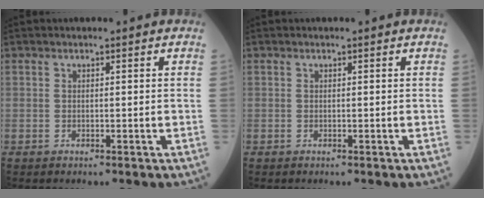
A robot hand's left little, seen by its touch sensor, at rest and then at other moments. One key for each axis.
{"total": 0.0}